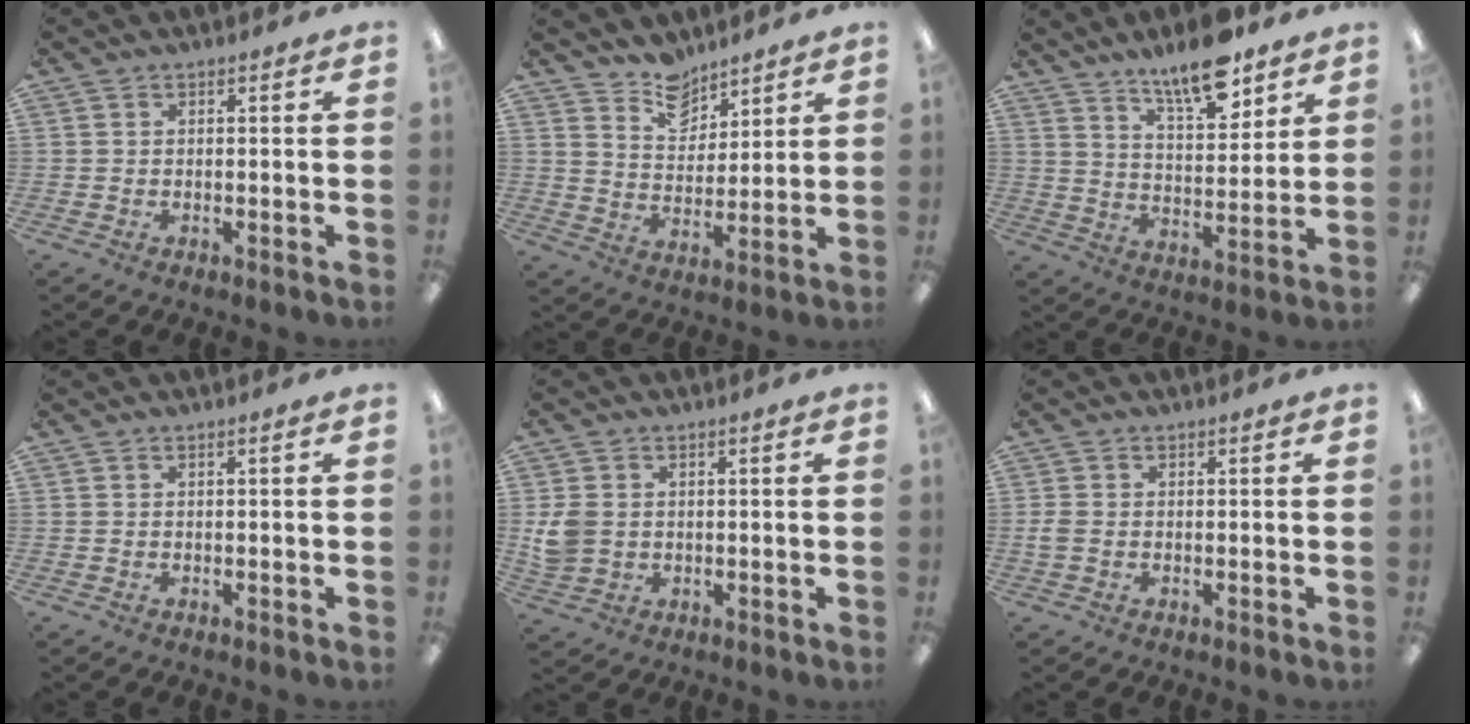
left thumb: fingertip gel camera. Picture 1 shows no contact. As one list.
[{"total": 8.9, "force": [7.6, 4.5, 1.5], "torque": [-0.028, -0.050, 0.144]}, {"total": 12.6, "force": [9.8, 3.9, 6.9], "torque": [-0.101, -0.055, 0.169]}, {"total": 0.0}, {"total": 5.5, "force": [0.6, 4.7, 2.9], "torque": [-0.060, 0.005, 0.012]}, {"total": 2.0, "force": [-0.2, 1.3, 1.5], "torque": [-0.034, 0.002, -0.006]}]